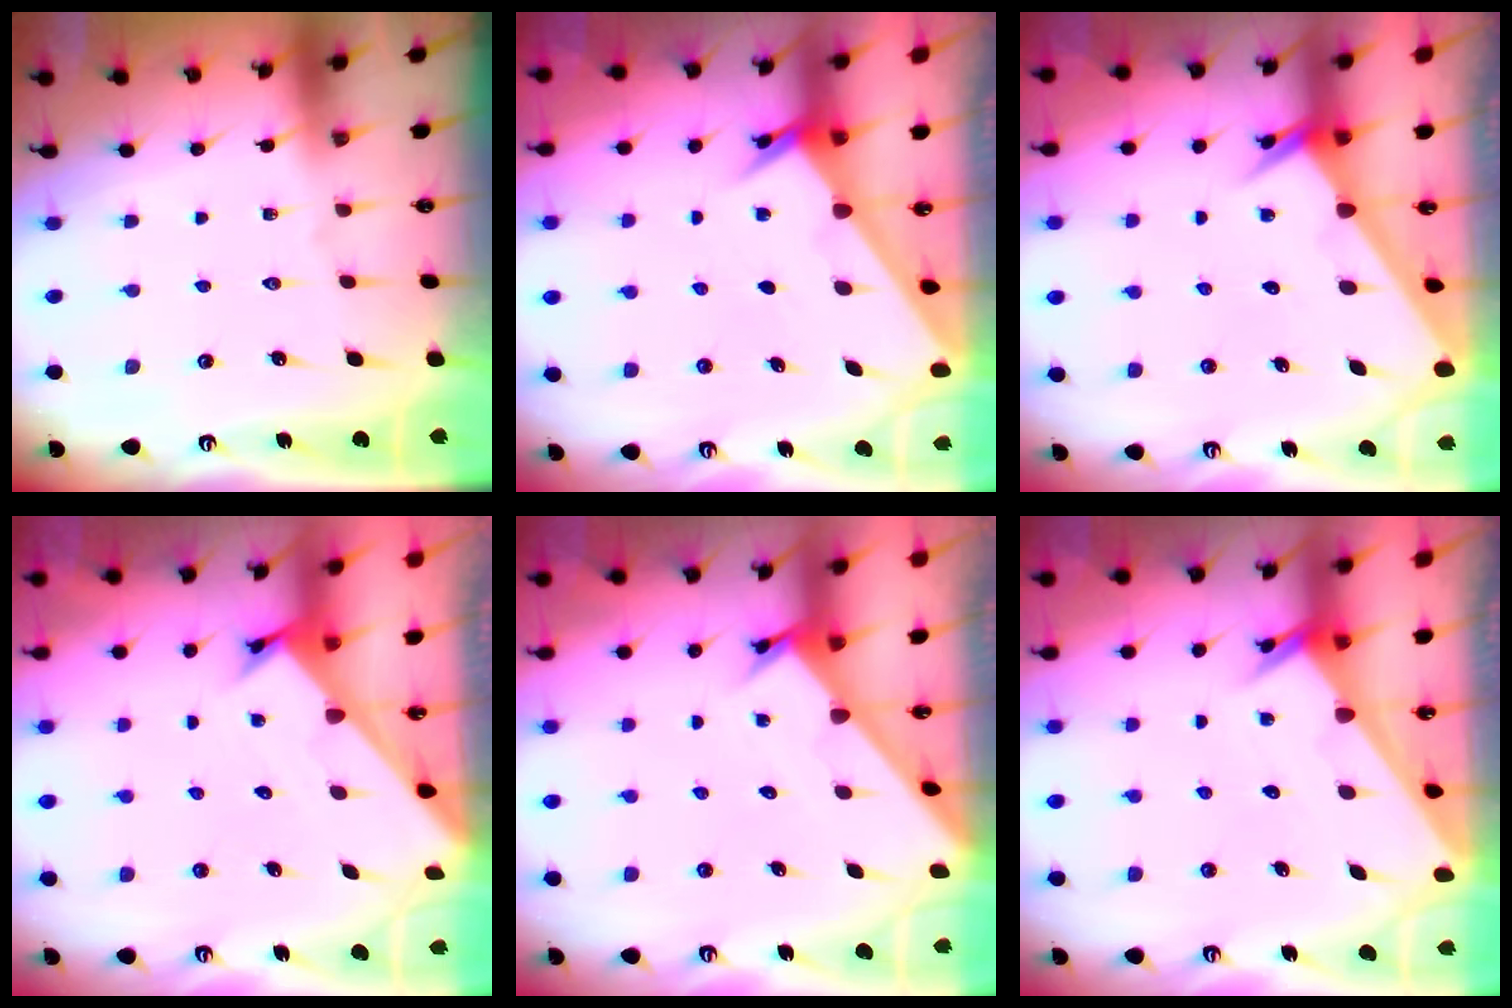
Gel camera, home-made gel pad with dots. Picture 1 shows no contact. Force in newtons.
{"total": 2.4, "press": 2.4, "slide": 0.2}
{"total": 2.5, "press": 2.5, "slide": 0.1}
{"total": 2.5, "press": 2.5, "slide": 0.2}
{"total": 2.3, "press": 2.3, "slide": 0.1}
{"total": 2.2, "press": 2.2, "slide": 0.1}